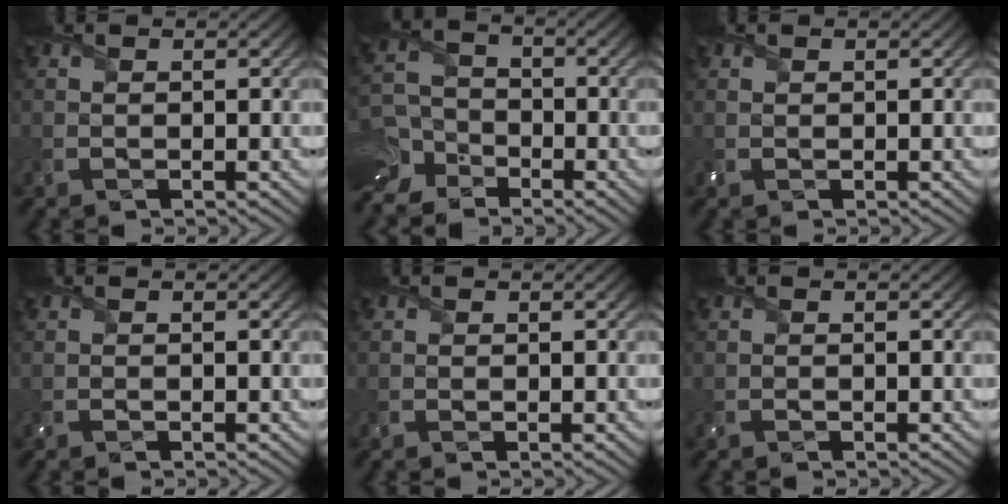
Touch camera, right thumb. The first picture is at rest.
{"total": 9.4, "force": [-6.4, 6.3, 2.7], "torque": [-0.072, -0.035, -0.125]}
{"total": 0.7, "force": [0.5, 0.4, 0.2], "torque": [-0.010, -0.001, 0.012]}
{"total": 0.0}
{"total": 0.0}
{"total": 0.0}